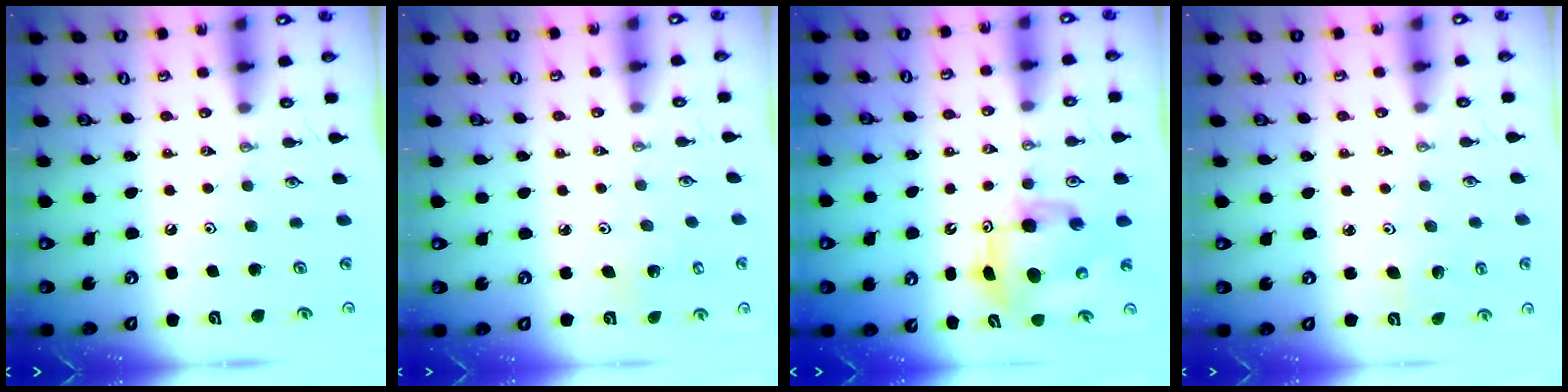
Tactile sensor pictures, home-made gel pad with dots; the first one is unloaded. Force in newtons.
{"total": 2.2, "press": 2.2, "slide": 0.2}
{"total": 8.6, "press": 8.5, "slide": 1.5}
{"total": 2.6, "press": 2.5, "slide": 0.9}